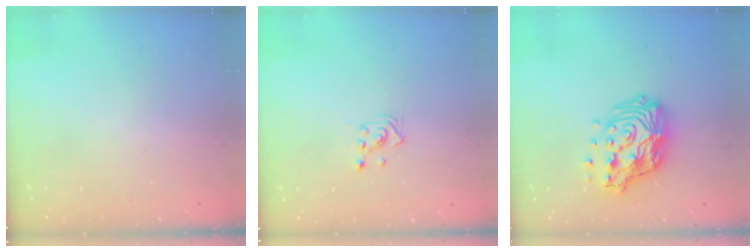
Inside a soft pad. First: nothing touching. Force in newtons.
{"total": 2.8, "press": 2.8, "slide": 0.3}
{"total": 17.2, "press": 17.1, "slide": 1.6}